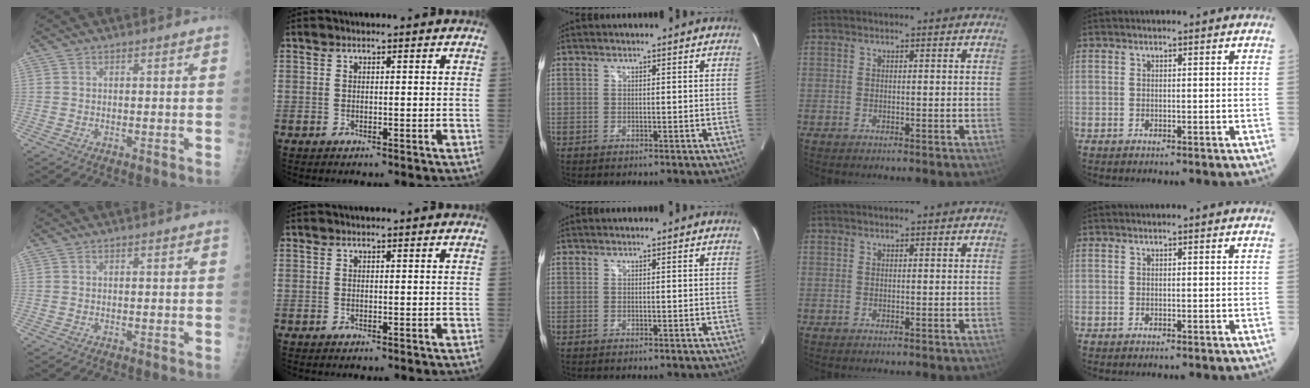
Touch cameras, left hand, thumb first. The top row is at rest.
{}